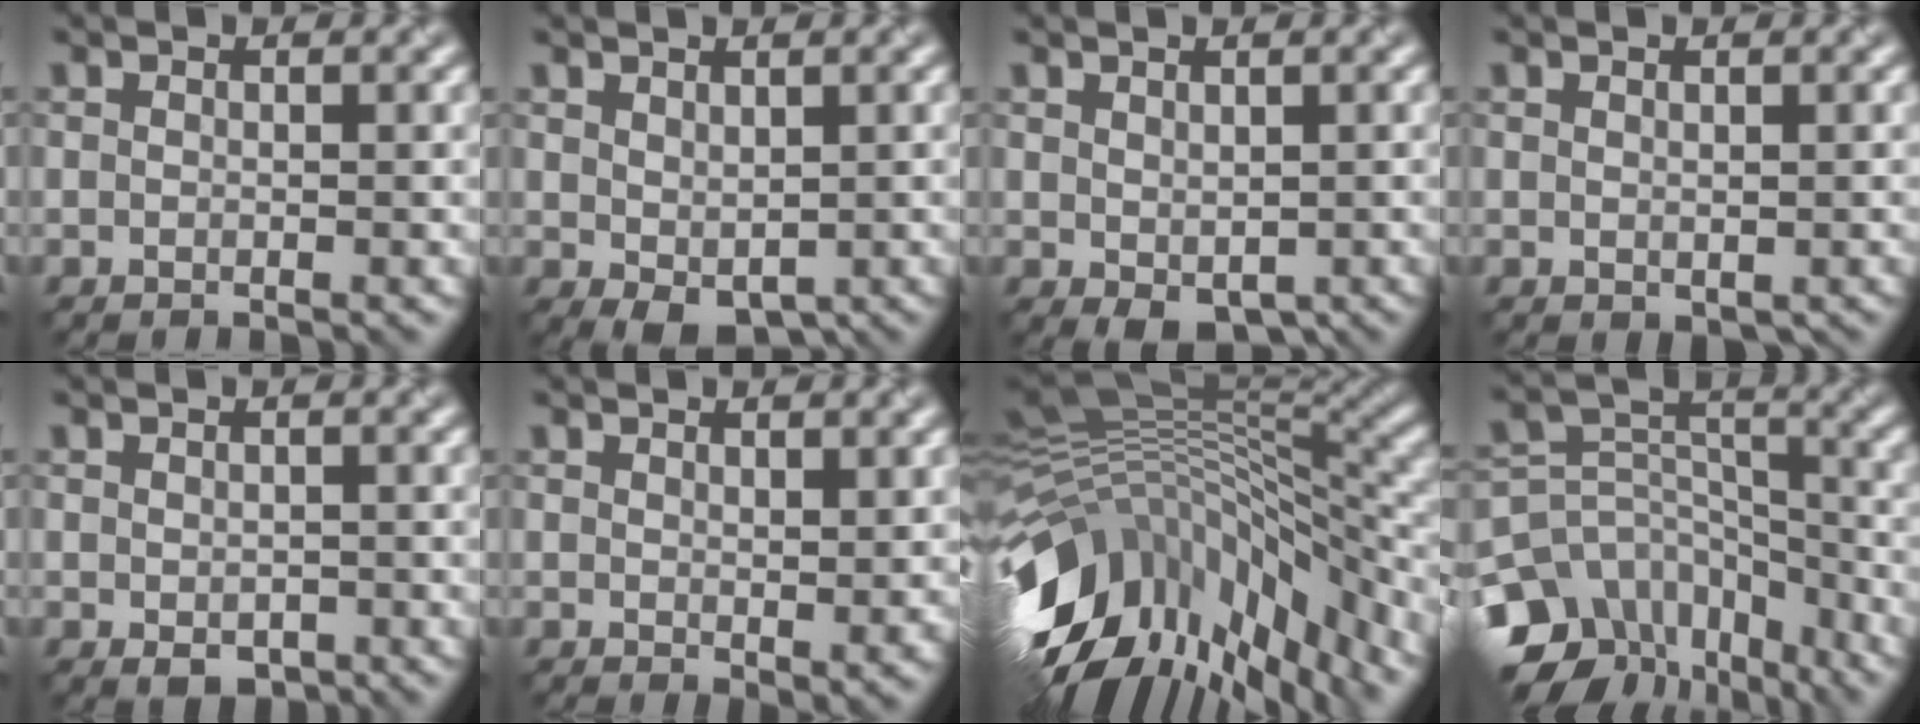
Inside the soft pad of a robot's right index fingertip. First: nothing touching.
{"total": 2.6, "force": [0.3, 1.7, 1.9], "torque": [-0.031, -0.010, 0.015]}
{"total": 2.3, "force": [-0.1, 1.5, 1.7], "torque": [-0.025, -0.012, 0.010]}
{"total": 0.7, "force": [0.3, 0.5, 0.4], "torque": [-0.006, -0.004, 0.012]}
{"total": 1.8, "force": [-0.6, 1.2, 1.2], "torque": [-0.019, -0.010, -0.004]}
{"total": 1.8, "force": [1.1, 0.8, 1.2], "torque": [-0.017, -0.009, 0.026]}
{"total": 15.4, "force": [-5.5, 7.5, 12.3], "torque": [-0.248, -0.003, -0.082]}
{"total": 13.2, "force": [-9.7, 7.9, 4.2], "torque": [-0.097, 0.004, -0.148]}